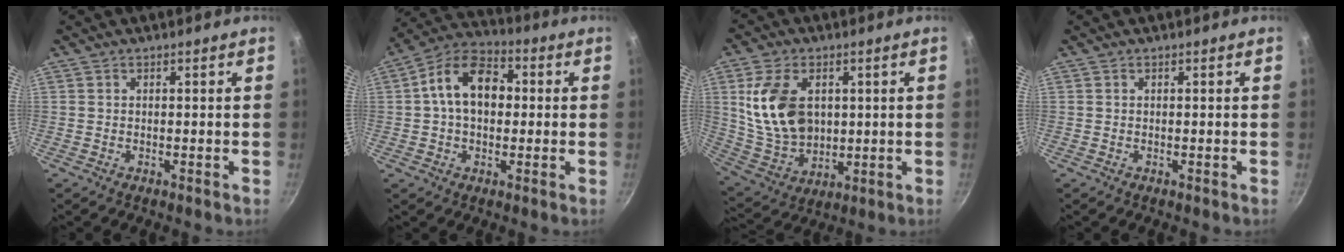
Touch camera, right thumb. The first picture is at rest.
{"total": 12.6, "force": [1.3, 8.6, 9.1], "torque": [-0.122, 0.030, 0.002]}
{"total": 15.2, "force": [2.9, 10.4, 10.7], "torque": [-0.184, -0.019, 0.071]}
{"total": 0.0}